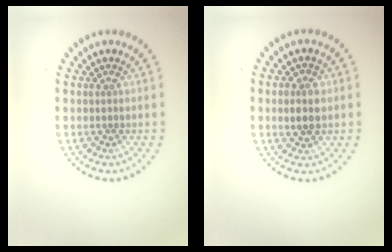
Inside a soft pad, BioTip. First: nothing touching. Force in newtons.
{"total": 2.5, "press": 2.5, "slide": 0.4}